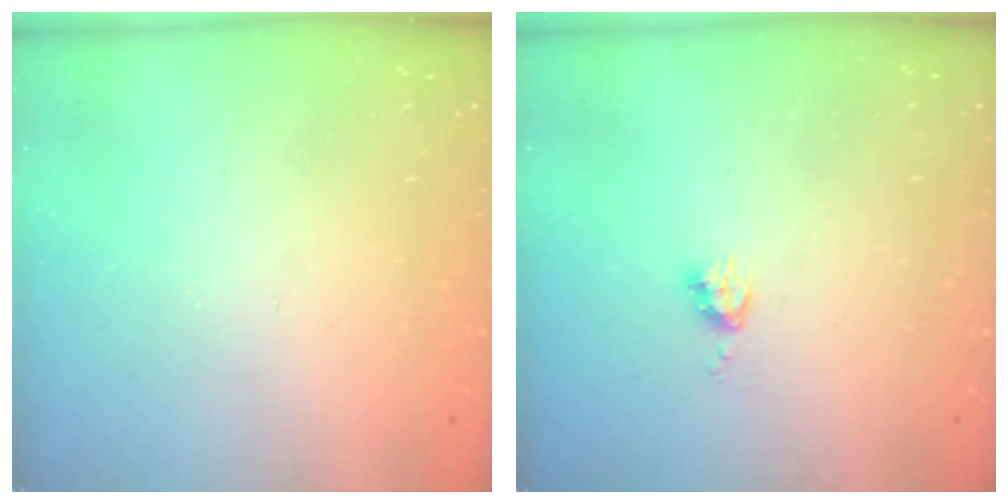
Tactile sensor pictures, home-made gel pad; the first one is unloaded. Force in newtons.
{"total": 5.4, "press": 5.3, "slide": 0.7}